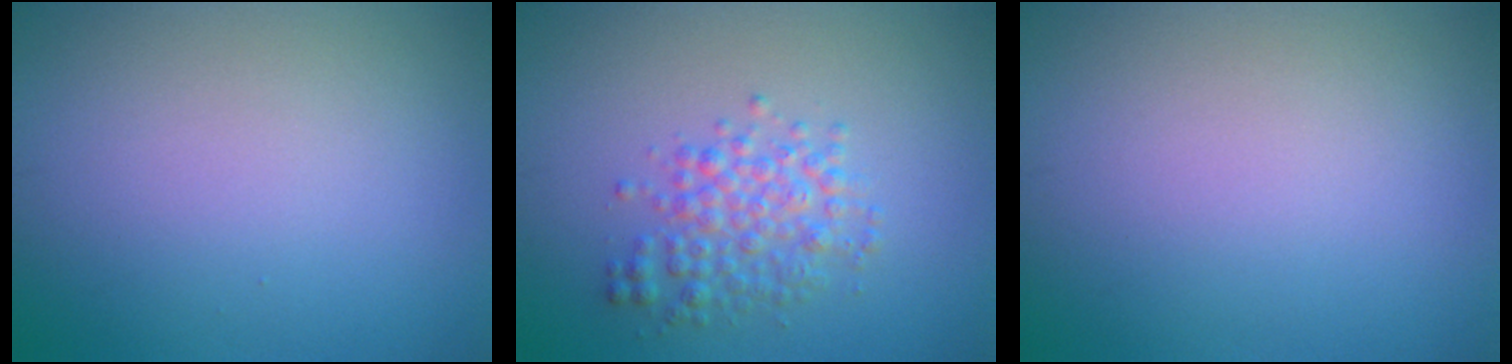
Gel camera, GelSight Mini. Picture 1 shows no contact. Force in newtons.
{"total": 3.3, "press": 3.3, "slide": 0.1}
{"total": 0.0}